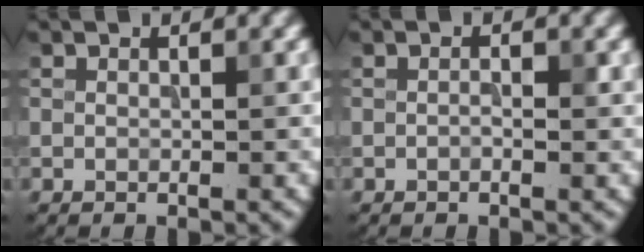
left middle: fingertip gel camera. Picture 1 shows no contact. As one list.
[{"total": 1.0, "force": [-0.2, 0.3, 0.9], "torque": [-0.017, 0.000, -0.004]}]